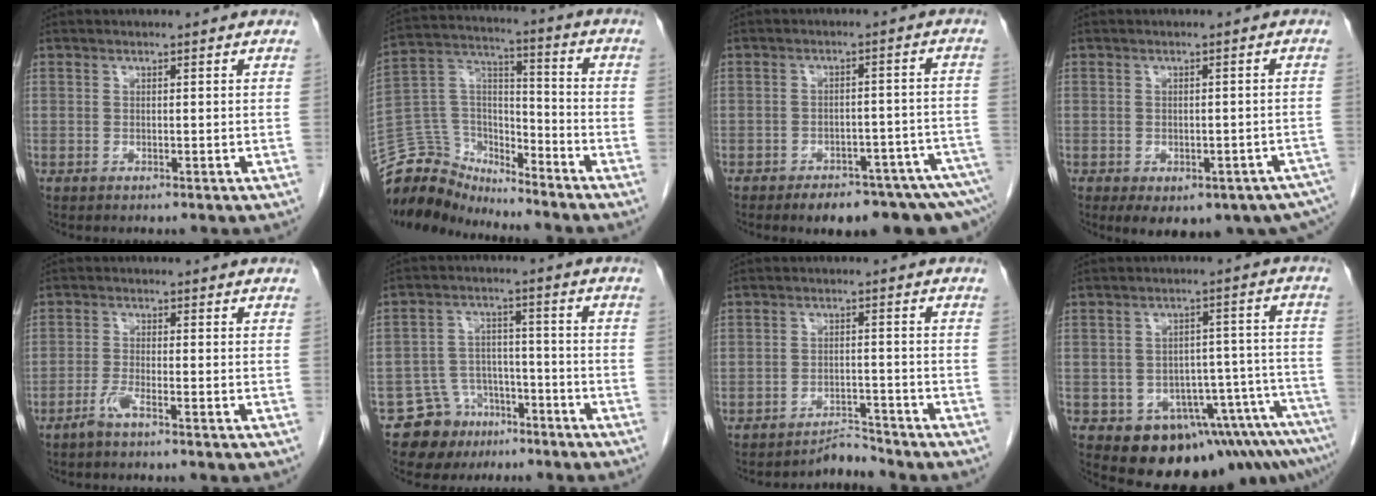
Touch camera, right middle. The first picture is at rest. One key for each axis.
{"total": 12.9, "fx": -12.4, "fy": 3.2, "fz": 1.0, "tx": -0.024, "ty": 0.059, "tz": -0.237}
{"total": 13.2, "fx": -10.8, "fy": 3.3, "fz": 6.9, "tx": -0.043, "ty": 0.024, "tz": -0.132}
{"total": 16.2, "fx": -10.9, "fy": 8.0, "fz": 8.8, "tx": -0.106, "ty": -0.002, "tz": -0.117}
{"total": 2.4, "fx": -1.7, "fy": -0.2, "fz": 1.7, "tx": -0.039, "ty": -0.002, "tz": -0.038}
{"total": 7.6, "fx": -5.4, "fy": 5.3, "fz": 0.5, "tx": -0.011, "ty": 0.029, "tz": -0.086}
{"total": 3.0, "fx": -2.8, "fy": -0.1, "fz": -1.1, "tx": 0.023, "ty": 0.000, "tz": -0.041}
{"total": 12.5, "fx": -10.2, "fy": 4.4, "fz": 5.8, "tx": -0.042, "ty": 0.044, "tz": -0.126}